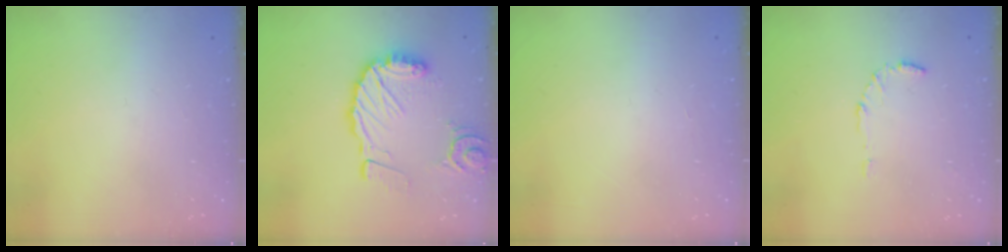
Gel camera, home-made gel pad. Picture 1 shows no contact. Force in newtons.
{"total": 13.7, "press": 13.6, "slide": 1.3}
{"total": 1.4, "press": 1.4, "slide": 0.0}
{"total": 7.0, "press": 7.0, "slide": 0.6}